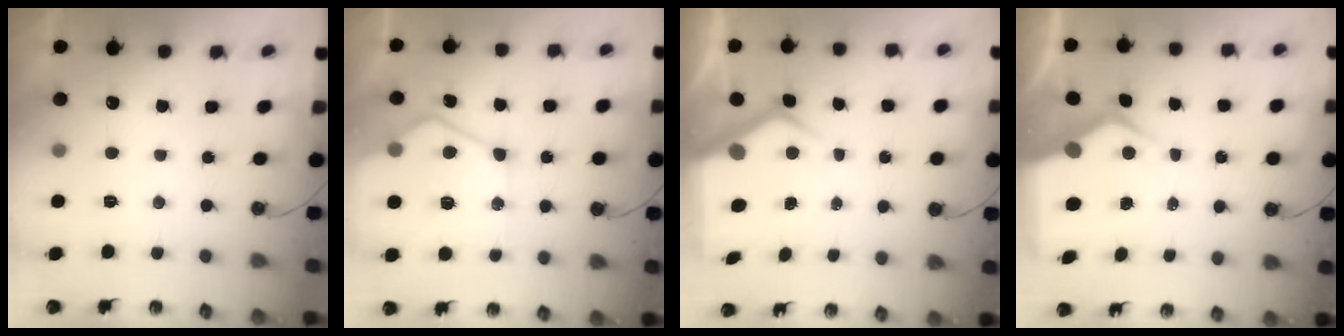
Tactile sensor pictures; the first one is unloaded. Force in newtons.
{"total": 16.2, "press": 16.1, "slide": 1.7}
{"total": 6.9, "press": 6.8, "slide": 0.8}
{"total": 7.4, "press": 7.3, "slide": 0.7}